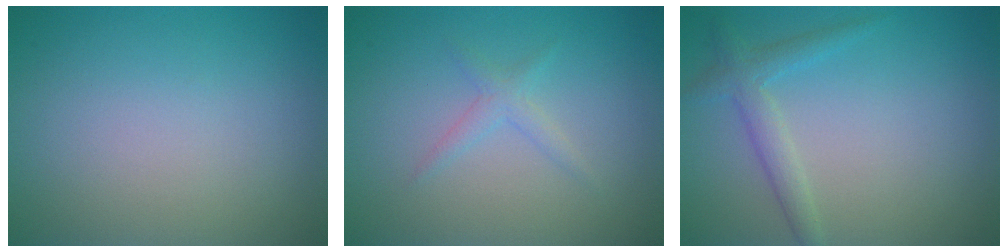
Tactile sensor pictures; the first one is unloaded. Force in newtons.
{"total": 1.3, "press": 1.3, "slide": 0.0}
{"total": 2.3, "press": 2.3, "slide": 0.1}